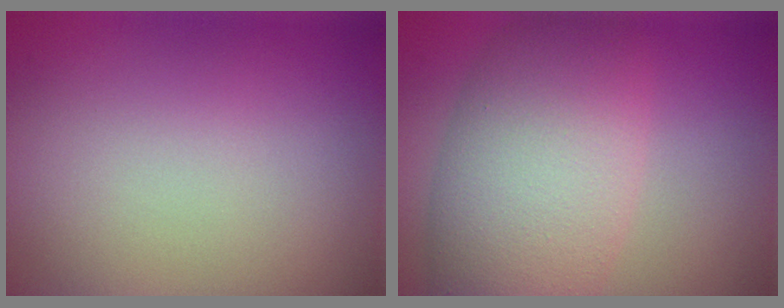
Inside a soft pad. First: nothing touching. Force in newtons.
{"total": 9.4, "press": 9.4, "slide": 0.3}